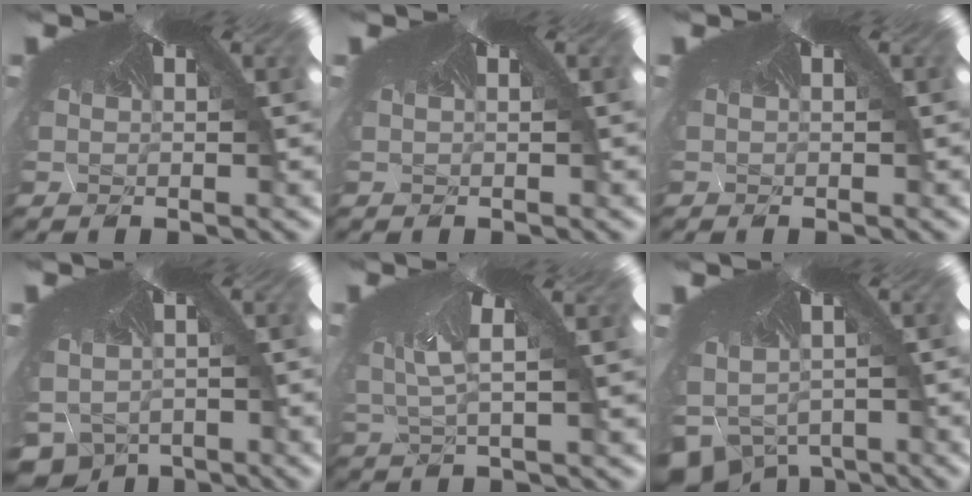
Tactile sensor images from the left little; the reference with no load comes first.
{"total": 0.0}
{"total": 0.0}
{"total": 5.3, "force": [-5.1, 1.5, 0.2], "torque": [-0.002, -0.059, -0.047]}
{"total": 2.5, "force": [-2.2, -1.1, -0.1], "torque": [-0.024, -0.031, -0.011]}
{"total": 6.8, "force": [-6.8, 0.8, -0.8], "torque": [-0.007, -0.094, -0.068]}